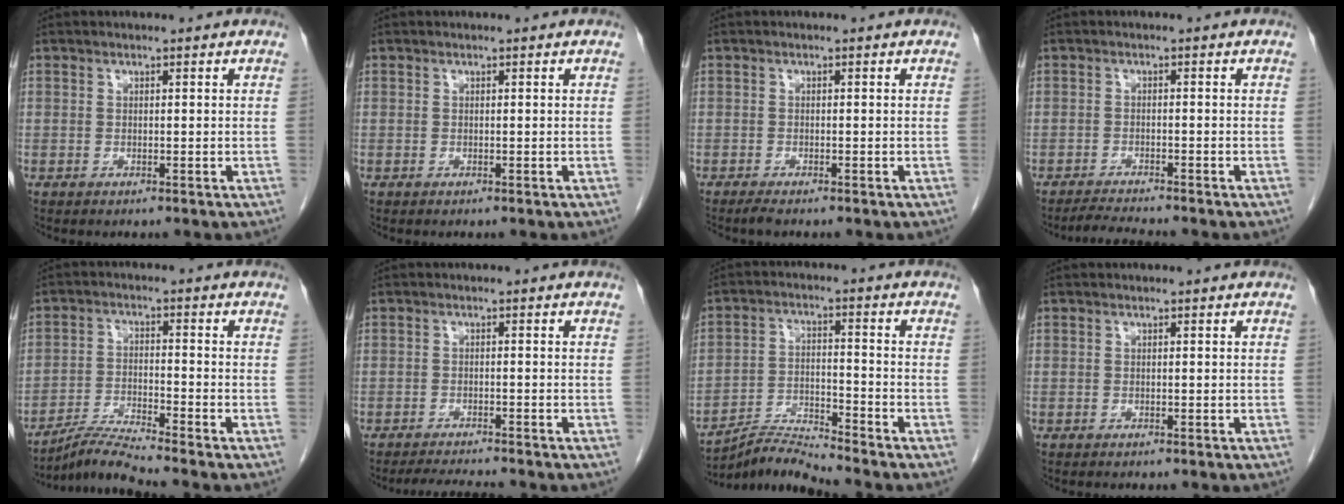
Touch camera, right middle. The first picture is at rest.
{"total": 0.0}
{"total": 1.2, "force": [-1.0, 0.0, 0.6], "torque": [-0.017, -0.004, -0.020]}
{"total": 3.4, "force": [-3.2, -0.6, 0.9], "torque": [-0.021, -0.017, -0.054]}
{"total": 5.7, "force": [-5.3, -1.8, 1.4], "torque": [-0.034, -0.020, -0.101]}
{"total": 3.8, "force": [-3.7, -0.5, 1.1], "torque": [-0.018, -0.016, -0.059]}
{"total": 6.4, "force": [-6.1, -1.6, 0.4], "torque": [-0.016, -0.002, -0.114]}
{"total": 0.0}